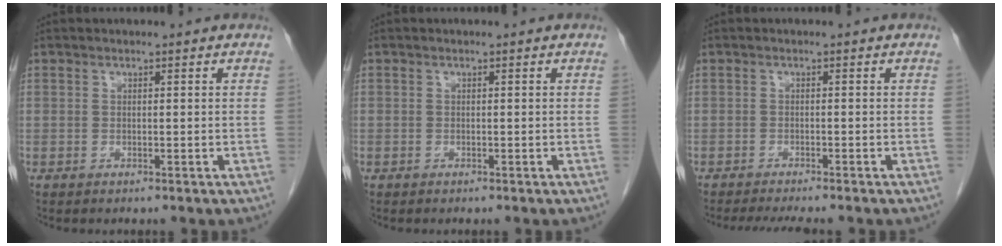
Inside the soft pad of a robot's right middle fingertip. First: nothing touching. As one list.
[{"total": 0.0}, {"total": 5.2, "force": [-4.6, 0.2, 2.5], "torque": [-0.030, -0.012, -0.070]}]